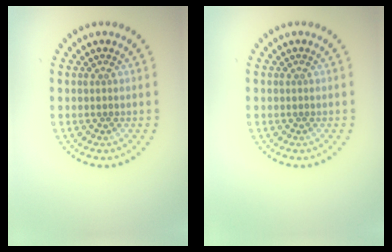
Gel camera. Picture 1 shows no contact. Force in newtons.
{"total": 0.0}